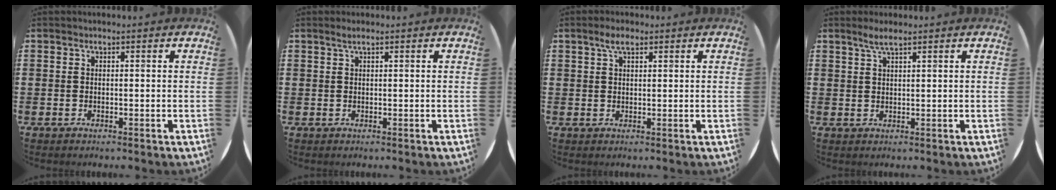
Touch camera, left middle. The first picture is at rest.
{"total": 0.9, "force": [0.5, 0.0, 0.7], "torque": [-0.012, 0.003, 0.008]}
{"total": 2.7, "force": [1.8, 1.0, 1.7], "torque": [-0.028, 0.005, 0.029]}
{"total": 2.3, "force": [1.7, 0.2, 1.6], "torque": [-0.031, 0.005, 0.030]}